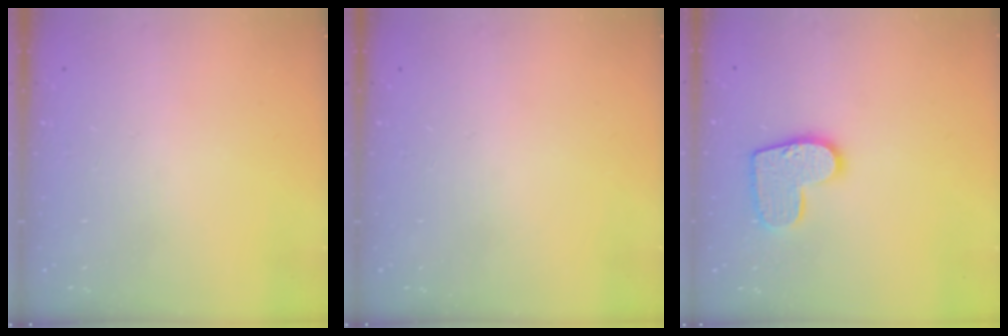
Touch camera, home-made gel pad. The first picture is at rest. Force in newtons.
{"total": 0.0}
{"total": 12.0, "press": 11.9, "slide": 0.7}